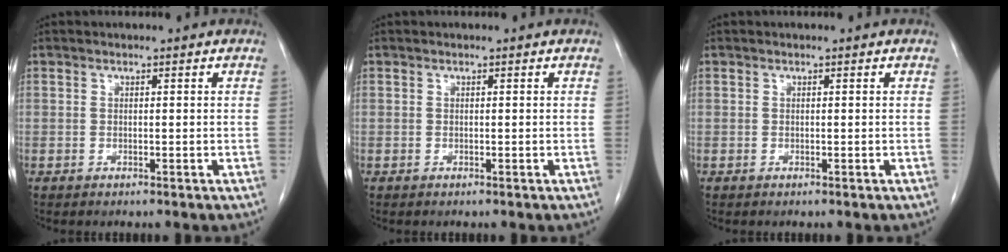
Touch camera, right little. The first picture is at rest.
{"total": 0.0}
{"total": 0.0}